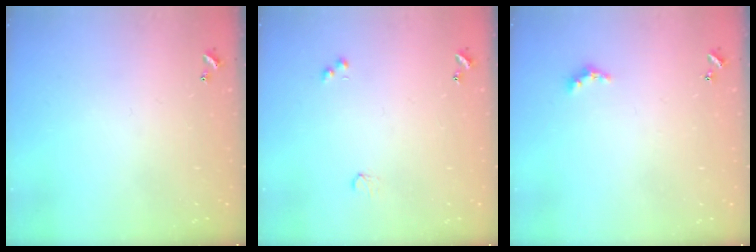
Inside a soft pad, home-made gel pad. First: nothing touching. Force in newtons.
{"total": 4.5, "press": 4.4, "slide": 0.7}
{"total": 2.4, "press": 2.3, "slide": 0.5}